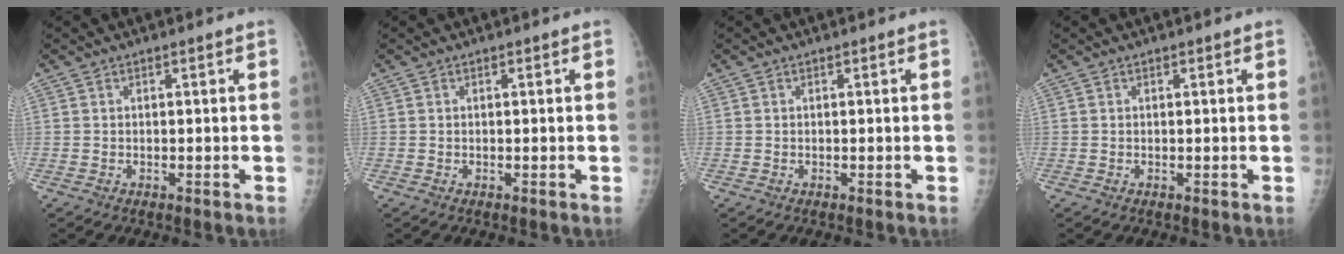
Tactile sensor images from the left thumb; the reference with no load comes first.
{"total": 0.0}
{"total": 0.0}
{"total": 0.0}